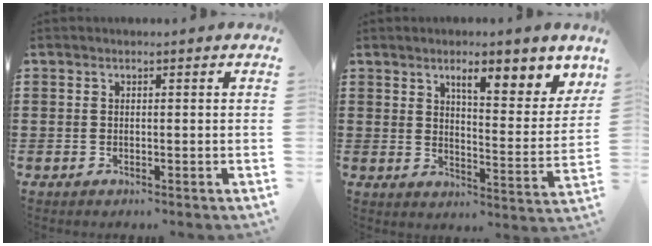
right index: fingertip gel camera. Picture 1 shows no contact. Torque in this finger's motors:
{"motor_torque": [1.26, 0.87, 0.41, 0.10]}